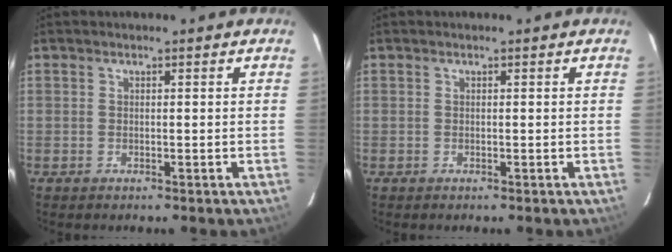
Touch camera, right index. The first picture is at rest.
{"total": 0.0}